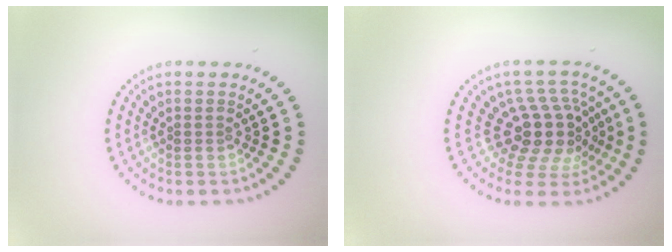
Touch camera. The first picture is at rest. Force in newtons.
{"total": 5.0, "press": 3.7, "slide": 3.4}